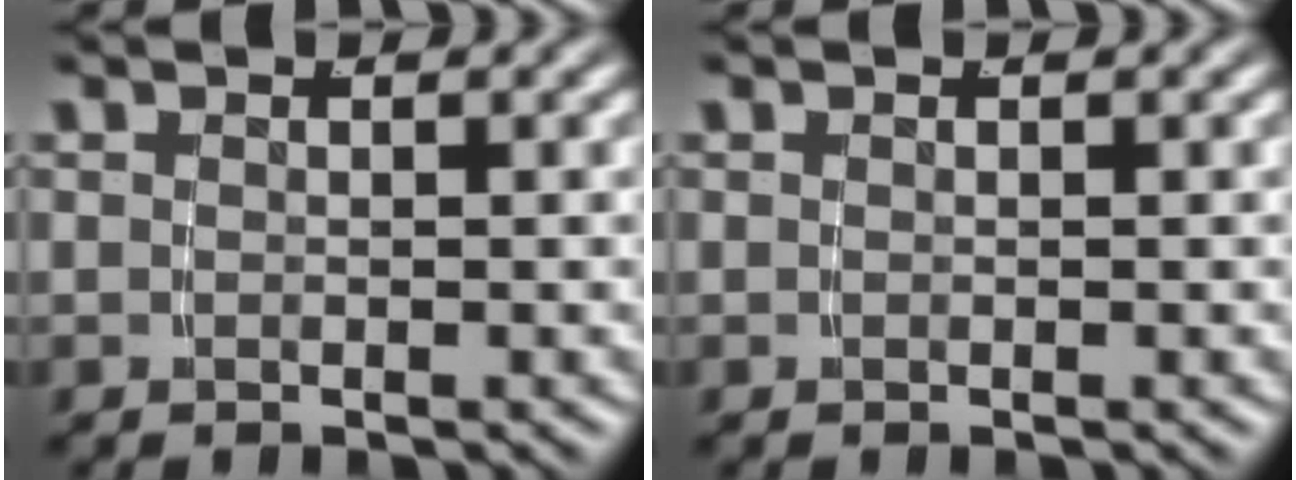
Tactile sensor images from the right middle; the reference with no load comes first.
{"total": 0.0}